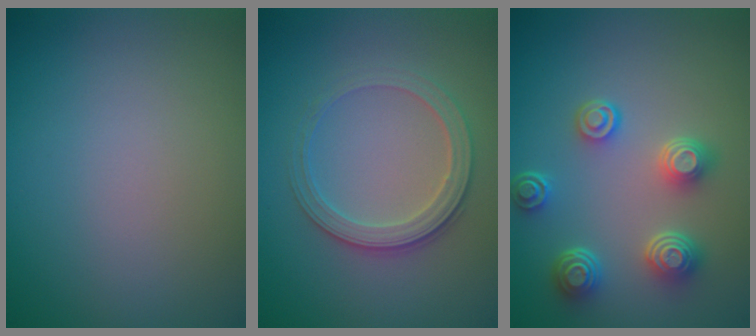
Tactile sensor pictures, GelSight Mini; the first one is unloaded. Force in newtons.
{"total": 2.9, "press": 2.8, "slide": 0.7}
{"total": 4.5, "press": 3.5, "slide": 2.8}